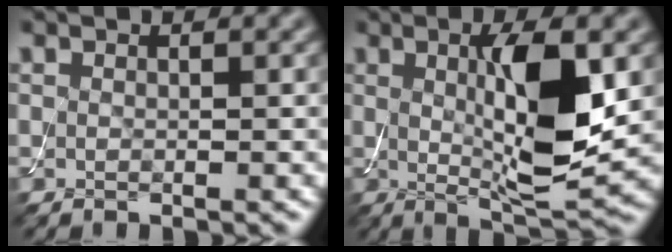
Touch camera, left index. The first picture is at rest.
{"total": 8.6, "force": [0.8, 2.2, 8.3], "torque": [-0.130, -0.012, 0.019]}